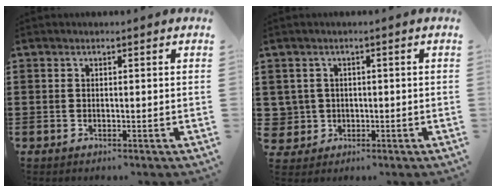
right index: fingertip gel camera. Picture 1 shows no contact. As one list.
[{"total": 2.6, "force": [-0.1, 2.6, -0.1], "torque": [-0.014, 0.010, -0.005]}]